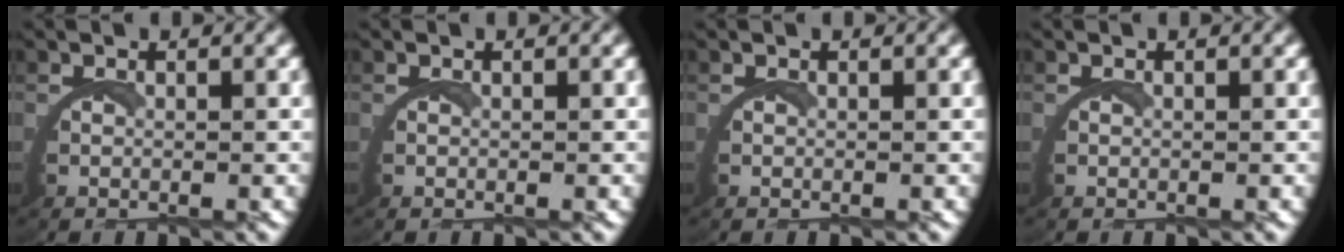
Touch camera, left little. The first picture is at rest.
{"total": 0.0}
{"total": 0.0}
{"total": 0.0}